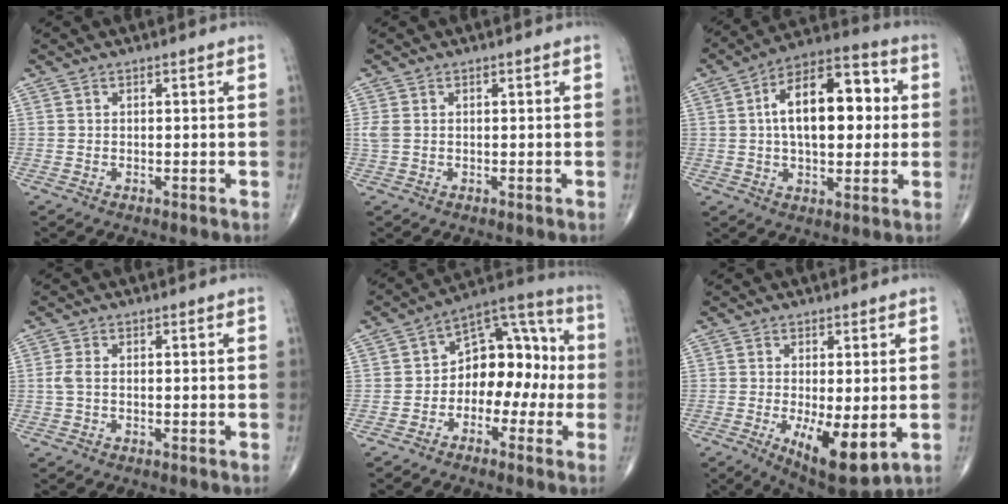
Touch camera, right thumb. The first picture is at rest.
{"total": 1.8, "force": [0.2, 1.2, 1.3], "torque": [-0.046, 0.005, 0.007]}
{"total": 17.7, "force": [2.4, 9.2, 15.0], "torque": [-0.214, 0.025, 0.031]}
{"total": 1.8, "force": [-0.1, 0.8, 1.6], "torque": [-0.042, -0.003, -0.003]}
{"total": 12.8, "force": [-1.8, 8.6, 9.3], "torque": [-0.090, 0.054, -0.044]}
{"total": 10.4, "force": [-2.4, 3.7, 9.4], "torque": [-0.146, -0.025, -0.026]}